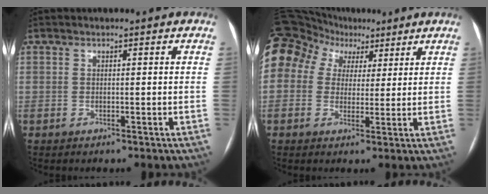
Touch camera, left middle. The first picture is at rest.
{"total": 24.8, "force": [11.9, 19.2, 10.2], "torque": [-0.321, 0.120, 0.224]}